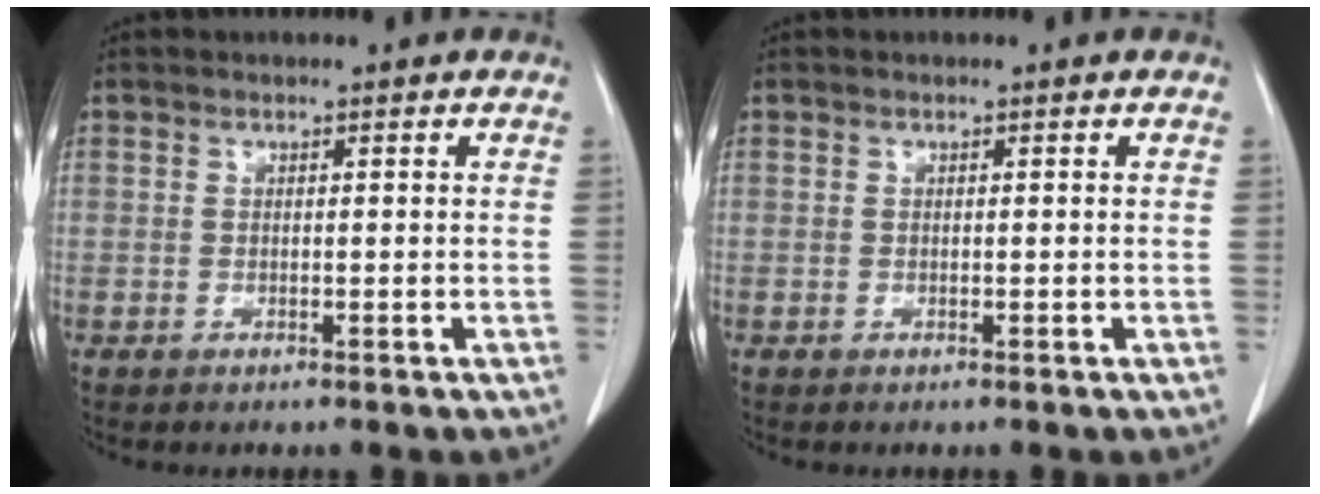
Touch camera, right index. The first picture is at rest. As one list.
[{"total": 0.0}]